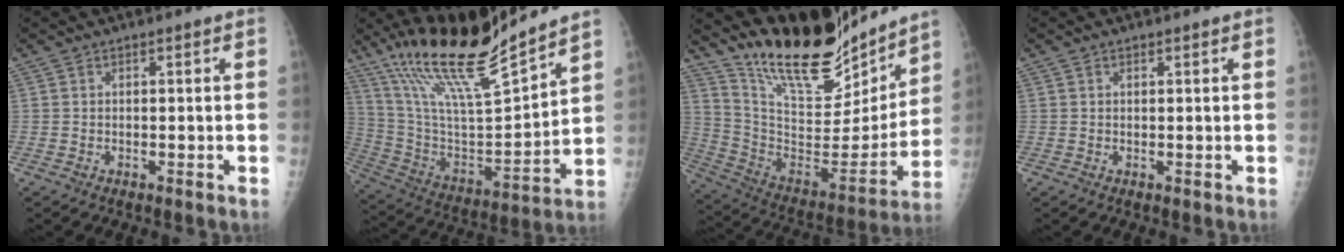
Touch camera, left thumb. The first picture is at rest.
{"total": 20.8, "force": [17.0, 2.6, 11.8], "torque": [-0.182, -0.087, 0.319]}
{"total": 25.2, "force": [20.5, 8.4, 12.1], "torque": [-0.164, -0.109, 0.342]}
{"total": 0.5, "force": [0.4, 0.3, 0.2], "torque": [-0.002, -0.002, 0.005]}